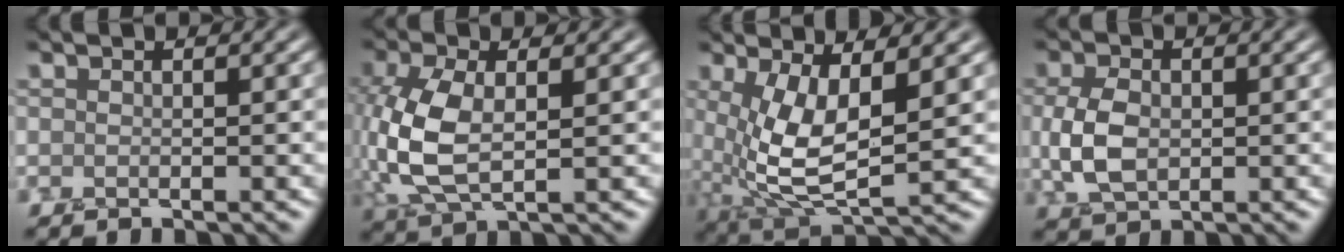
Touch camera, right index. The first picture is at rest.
{"total": 7.3, "force": [0.0, 3.8, 6.2], "torque": [-0.152, 0.004, -0.002]}
{"total": 7.6, "force": [1.0, 2.8, 6.9], "torque": [-0.151, -0.012, 0.022]}
{"total": 4.2, "force": [0.0, 2.8, 3.1], "torque": [-0.072, 0.001, 0.001]}